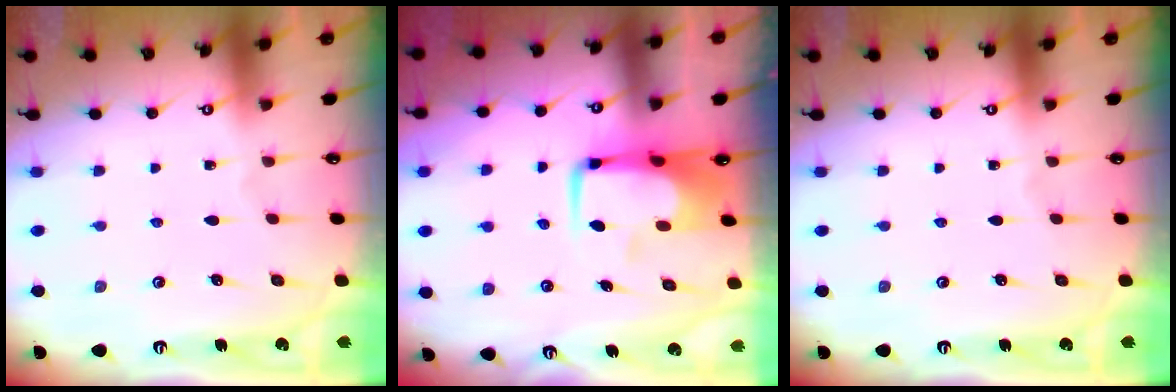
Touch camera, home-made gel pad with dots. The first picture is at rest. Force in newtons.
{"total": 8.4, "press": 8.3, "slide": 1.2}
{"total": 0.0}